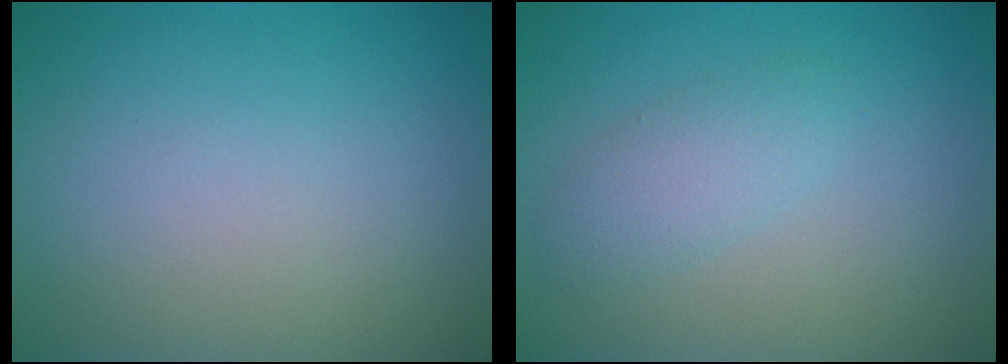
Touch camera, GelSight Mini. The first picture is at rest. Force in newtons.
{"total": 2.2, "press": 2.2, "slide": 0.1}